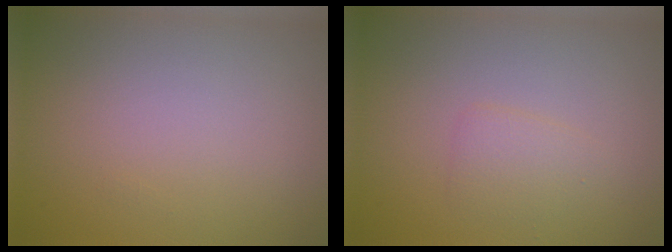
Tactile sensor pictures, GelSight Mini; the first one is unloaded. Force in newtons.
{"total": 1.5, "press": 1.5, "slide": 0.1}